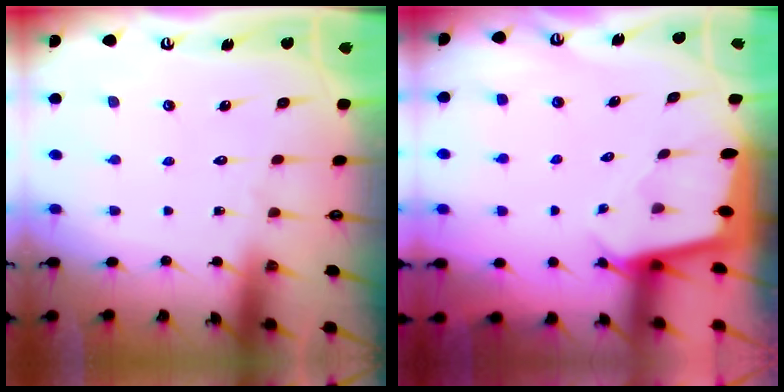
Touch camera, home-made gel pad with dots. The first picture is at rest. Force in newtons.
{"total": 2.4, "press": 2.4, "slide": 0.1}